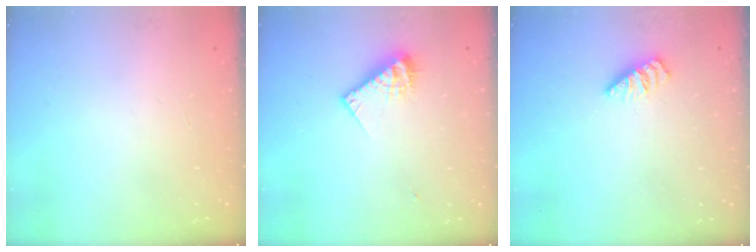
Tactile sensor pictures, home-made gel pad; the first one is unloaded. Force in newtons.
{"total": 9.1, "press": 9.0, "slide": 0.9}
{"total": 0.0}